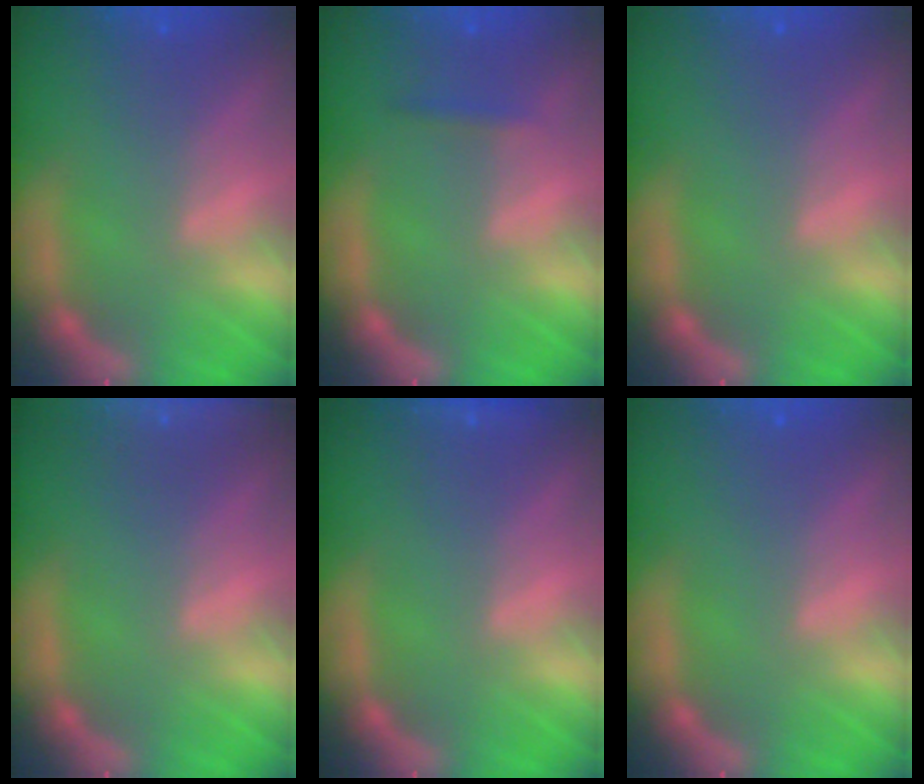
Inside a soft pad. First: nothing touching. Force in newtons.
{"total": 0.9}
{"total": 0.0}
{"total": 8.5}
{"total": 0.9}
{"total": 0.0}